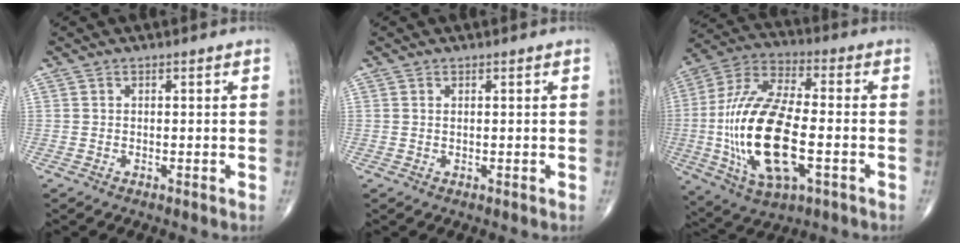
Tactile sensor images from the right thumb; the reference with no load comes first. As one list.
[{"total": 0.0}, {"total": 22.4, "force": [-3.9, 9.6, 19.9], "torque": [-0.417, 0.015, -0.061]}]